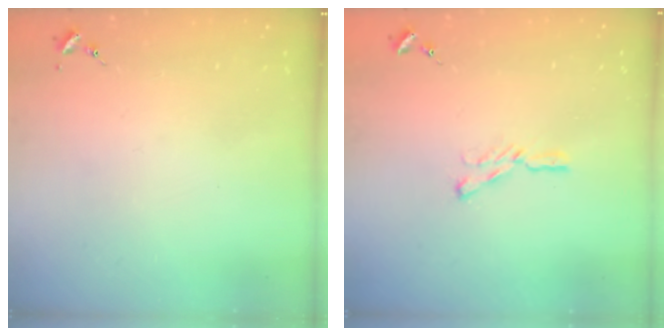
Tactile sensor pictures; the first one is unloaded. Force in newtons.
{"total": 4.7, "press": 4.6, "slide": 0.6}